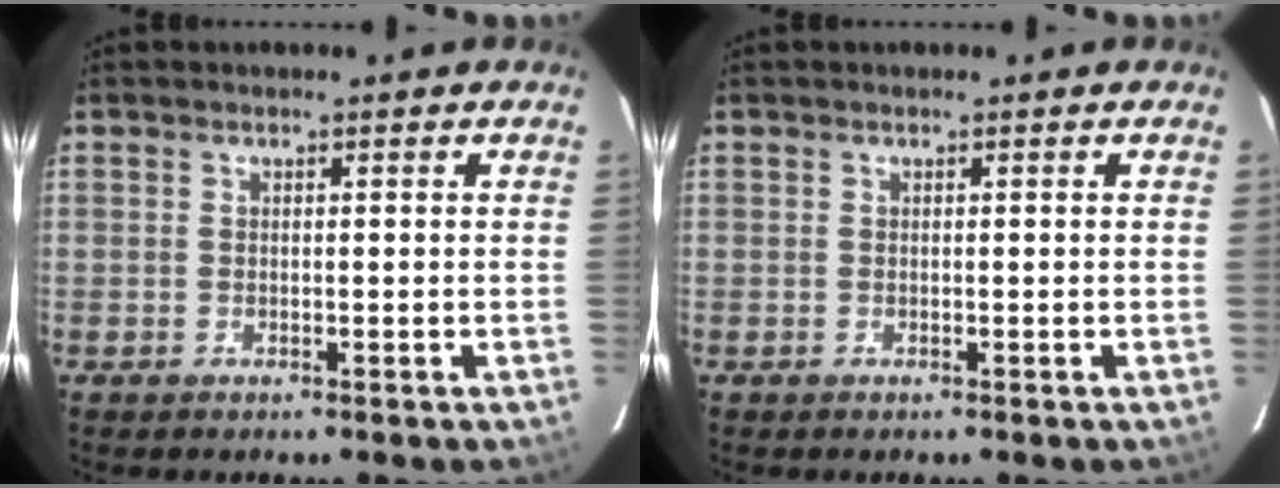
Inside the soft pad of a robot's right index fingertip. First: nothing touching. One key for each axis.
{"total": 0.0}